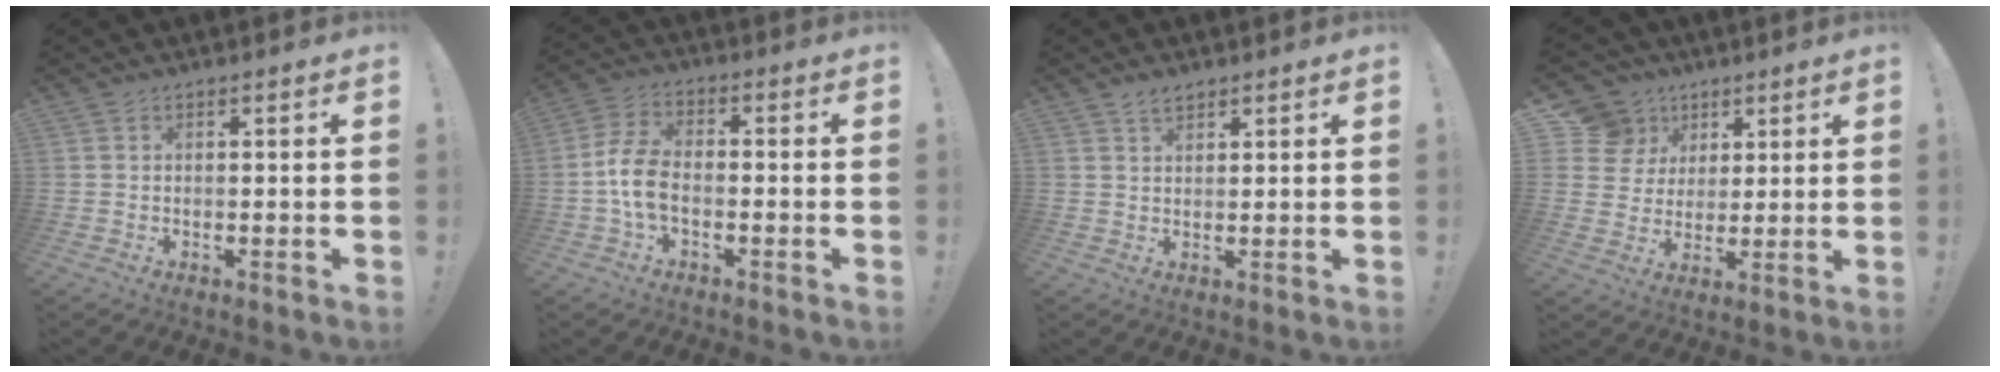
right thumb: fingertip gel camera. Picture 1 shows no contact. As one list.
[{"total": 9.1, "force": [-2.5, 5.1, 7.1], "torque": [-0.147, 0.011, -0.041]}, {"total": 2.8, "force": [2.2, 1.3, 1.1], "torque": [-0.011, -0.013, 0.038]}, {"total": 11.4, "force": [4.8, 9.9, 3.1], "torque": [-0.042, -0.022, 0.101]}]